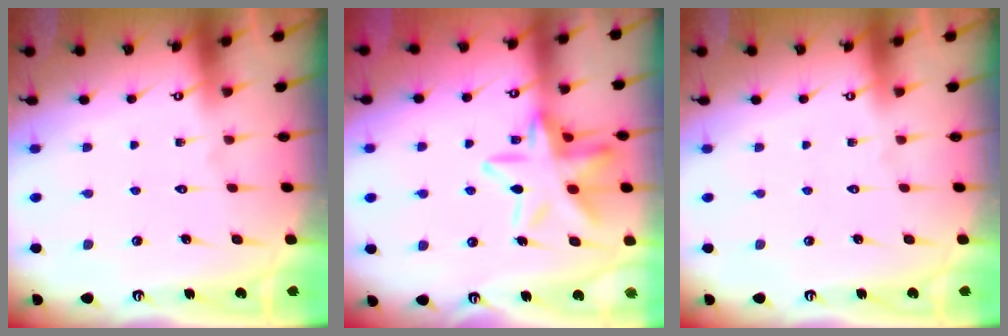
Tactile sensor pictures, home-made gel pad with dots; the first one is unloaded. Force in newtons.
{"total": 15.6, "press": 15.6, "slide": 1.3}
{"total": 0.0}